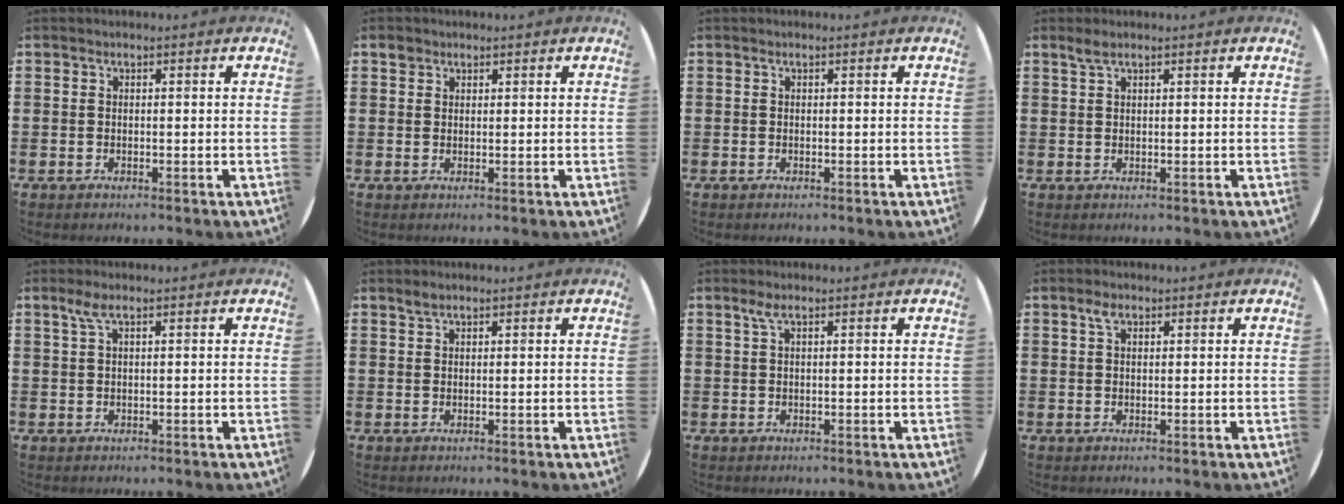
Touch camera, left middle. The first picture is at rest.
{"total": 1.4, "force": [1.1, 0.8, 0.1], "torque": [0.005, 0.001, 0.020]}
{"total": 0.0}
{"total": 1.4, "force": [1.1, 0.2, 0.8], "torque": [-0.016, 0.004, 0.020]}
{"total": 2.0, "force": [1.0, 0.4, 1.7], "torque": [-0.035, 0.006, 0.016]}
{"total": 1.2, "force": [1.1, 0.4, 0.4], "torque": [0.001, 0.000, 0.017]}
{"total": 1.4, "force": [0.7, 0.3, 1.2], "torque": [-0.025, 0.005, 0.011]}
{"total": 1.8, "force": [1.1, 0.9, 1.1], "torque": [-0.017, 0.002, 0.017]}